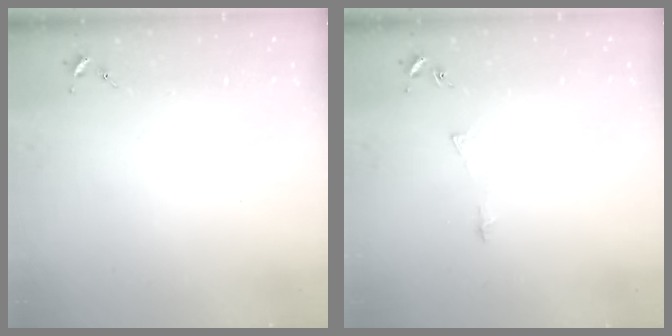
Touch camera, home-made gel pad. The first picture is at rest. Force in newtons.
{"total": 3.3, "press": 3.3, "slide": 0.3}